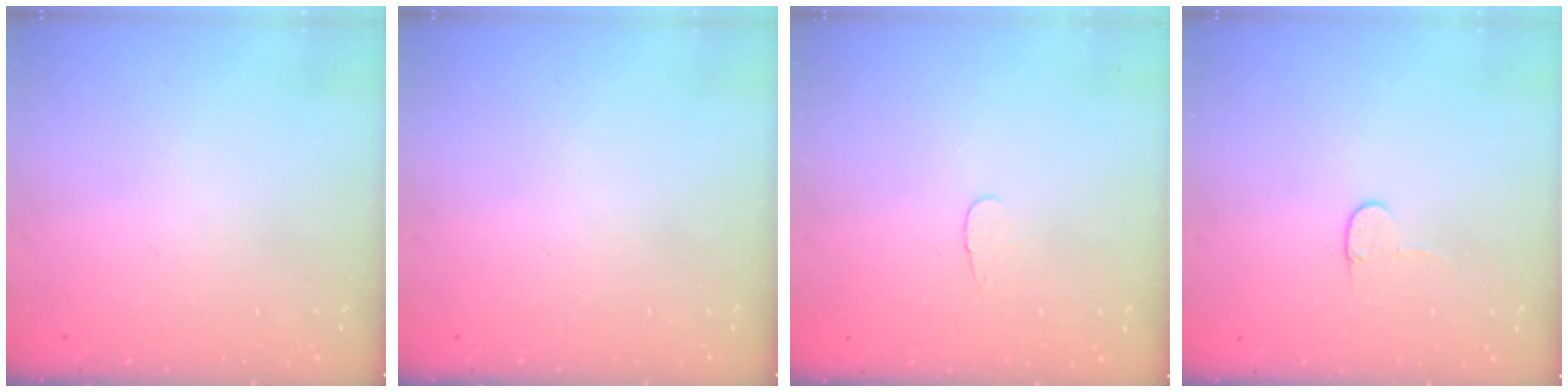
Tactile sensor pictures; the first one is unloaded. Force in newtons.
{"total": 0.0}
{"total": 3.4, "press": 3.4, "slide": 0.4}
{"total": 3.2, "press": 3.2, "slide": 0.3}